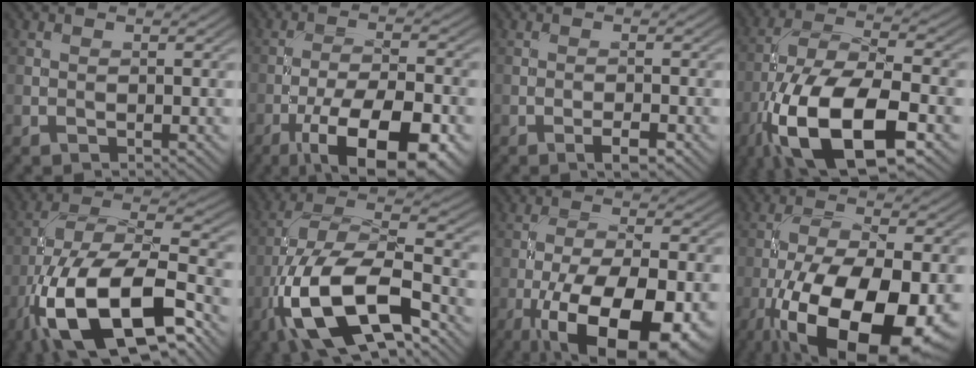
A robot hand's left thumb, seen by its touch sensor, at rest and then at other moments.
{"total": 14.2, "force": [-7.7, 5.0, 10.9], "torque": [-0.187, -0.007, -0.125]}
{"total": 2.2, "force": [-1.2, 0.6, 1.7], "torque": [-0.032, 0.003, -0.025]}
{"total": 17.0, "force": [-7.9, 7.1, 13.2], "torque": [-0.257, -0.020, -0.158]}
{"total": 18.8, "force": [-9.4, 8.0, 14.2], "torque": [-0.274, -0.021, -0.166]}
{"total": 16.7, "force": [-7.8, 6.7, 13.1], "torque": [-0.260, -0.012, -0.156]}
{"total": 16.9, "force": [-7.9, 6.8, 13.3], "torque": [-0.228, -0.031, -0.118]}
{"total": 18.7, "force": [-8.2, 7.9, 14.8], "torque": [-0.276, -0.027, -0.136]}